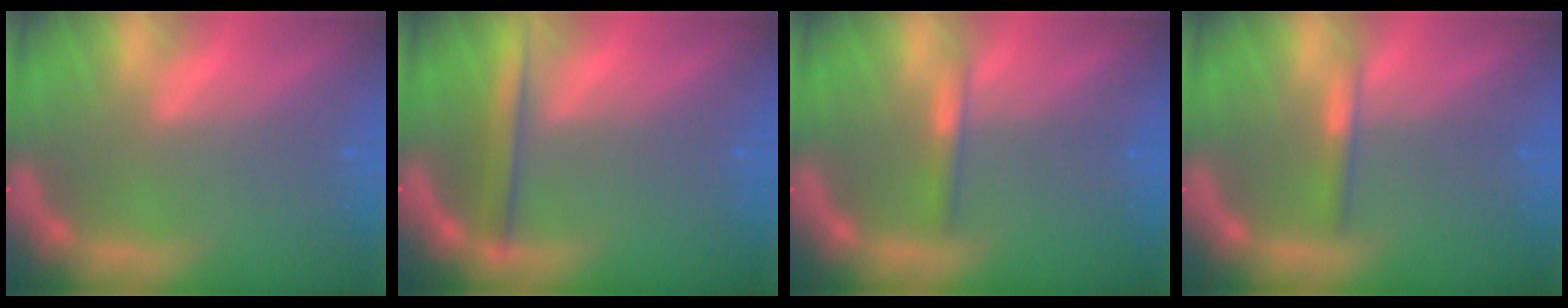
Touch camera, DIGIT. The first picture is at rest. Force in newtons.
{"total": 2.9}
{"total": 1.4}
{"total": 1.4}